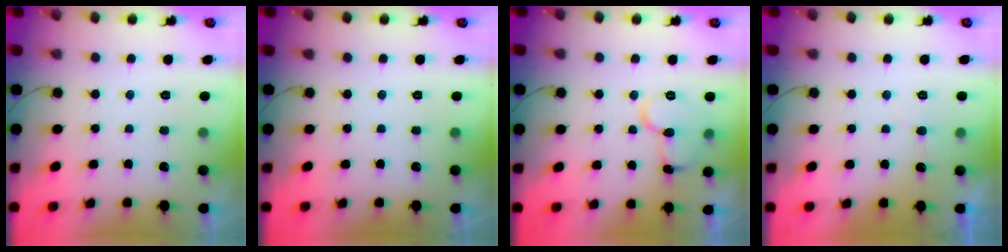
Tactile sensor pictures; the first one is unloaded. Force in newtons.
{"total": 0.0}
{"total": 10.1, "press": 10.1, "slide": 1.1}
{"total": 4.1, "press": 4.1, "slide": 0.1}